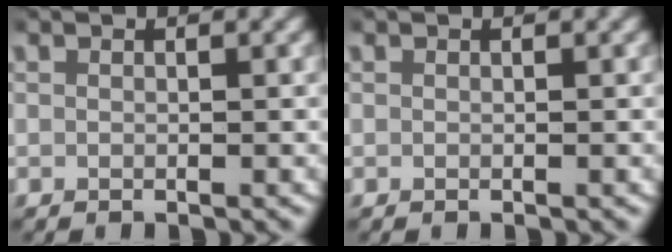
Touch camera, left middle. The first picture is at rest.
{"total": 0.0}